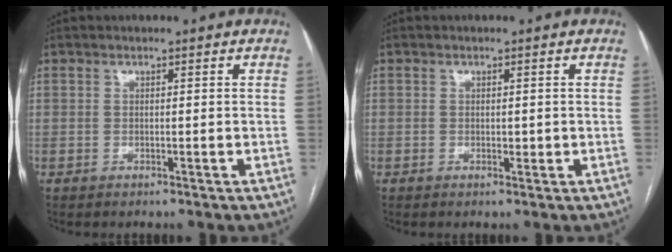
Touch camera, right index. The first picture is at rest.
{"total": 0.7, "force": [0.1, 0.4, 0.5], "torque": [-0.009, -0.001, 0.005]}